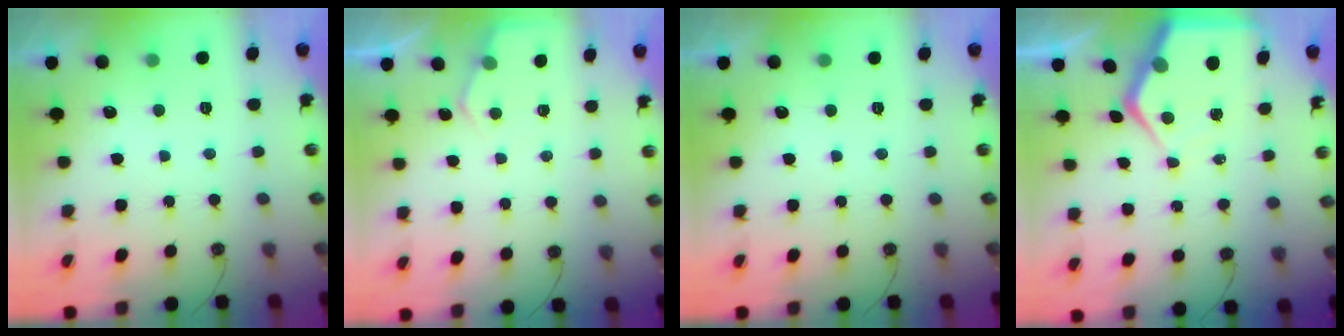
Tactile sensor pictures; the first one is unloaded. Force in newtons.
{"total": 4.3, "press": 4.3, "slide": 0.5}
{"total": 0.0}
{"total": 9.3, "press": 9.2, "slide": 0.9}